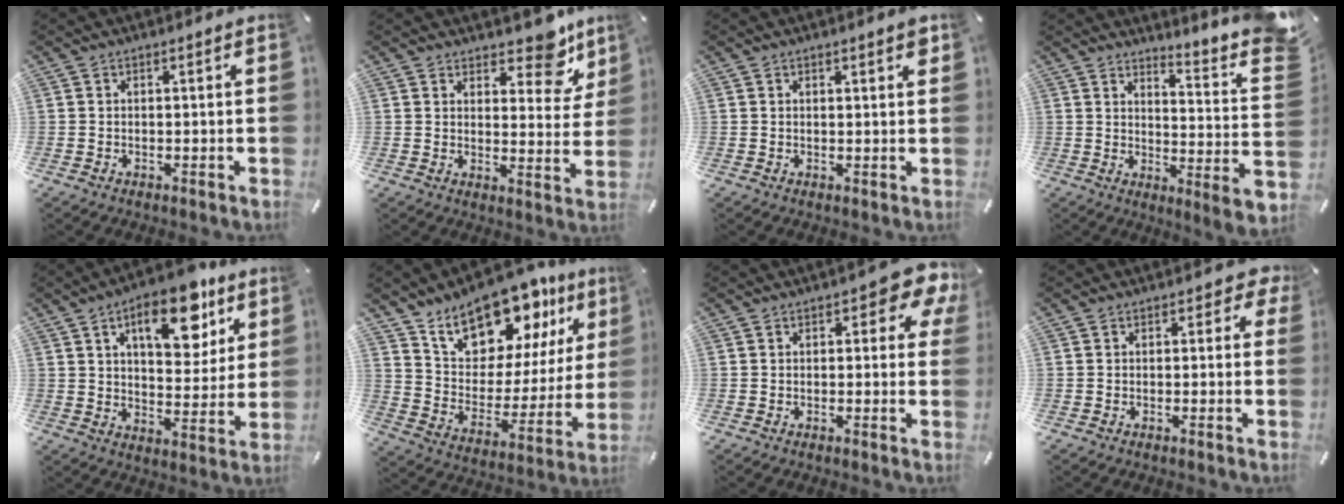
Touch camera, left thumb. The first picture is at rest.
{"total": 10.3, "force": [7.7, 5.0, 4.6], "torque": [-0.036, -0.062, 0.131]}
{"total": 1.2, "force": [0.9, 0.3, 0.7], "torque": [-0.006, -0.004, 0.014]}
{"total": 9.3, "force": [3.1, -1.4, 8.6], "torque": [-0.124, -0.077, 0.036]}
{"total": 16.5, "force": [9.3, 8.1, 11.0], "torque": [-0.137, -0.043, 0.151]}
{"total": 17.0, "force": [14.5, 7.7, 4.6], "torque": [-0.082, -0.132, 0.257]}
{"total": 7.1, "force": [3.4, 3.4, 5.2], "torque": [-0.061, -0.013, 0.052]}
{"total": 2.4, "force": [0.7, 1.8, 1.5], "torque": [-0.015, 0.004, 0.007]}